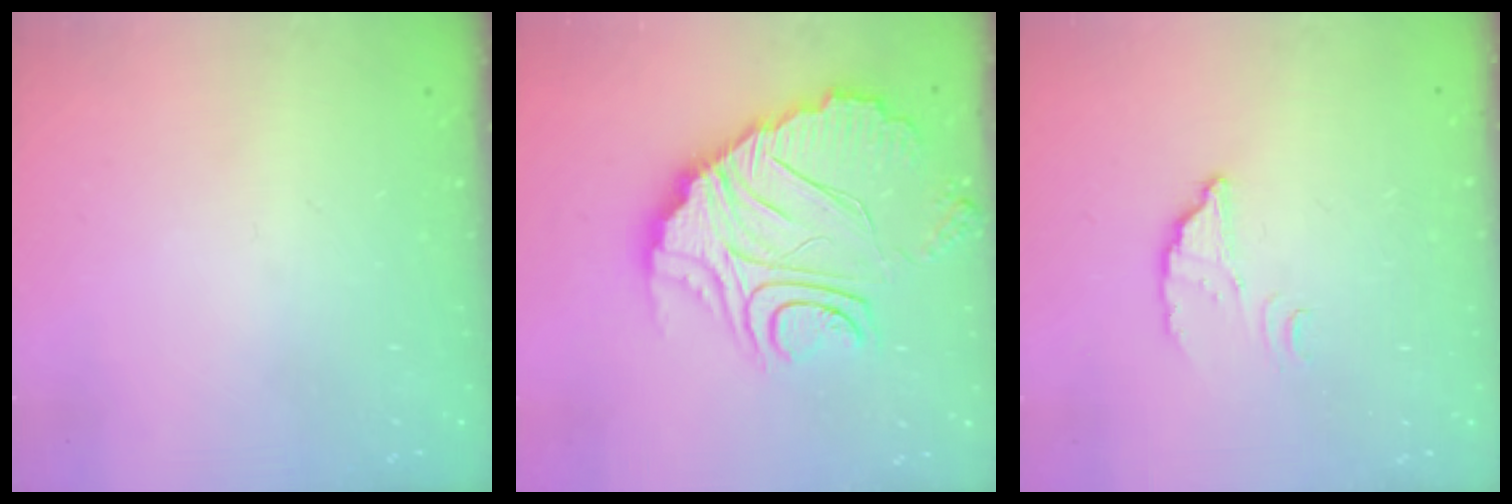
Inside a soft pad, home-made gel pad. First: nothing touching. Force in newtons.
{"total": 16.3, "press": 16.2, "slide": 1.5}
{"total": 2.6, "press": 2.6, "slide": 0.1}